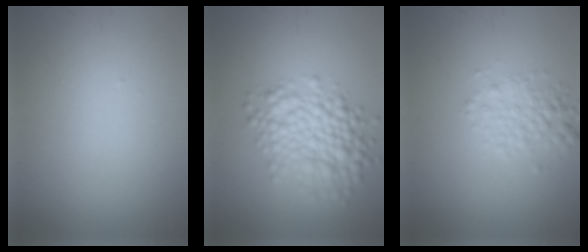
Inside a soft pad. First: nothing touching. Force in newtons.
{"total": 5.9, "press": 5.9, "slide": 0.1}
{"total": 2.4, "press": 2.4, "slide": 0.1}